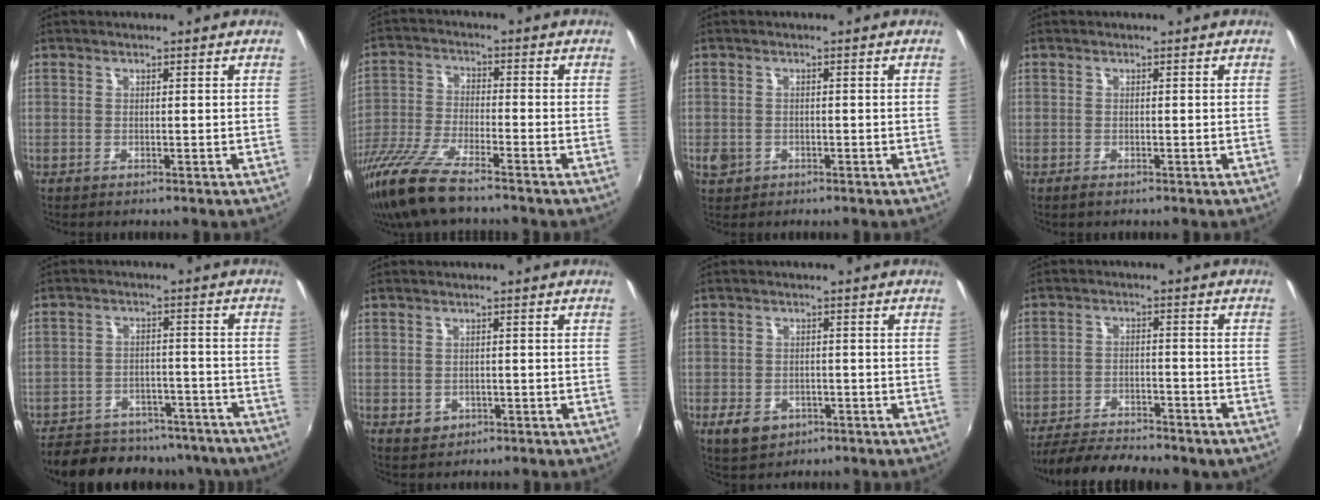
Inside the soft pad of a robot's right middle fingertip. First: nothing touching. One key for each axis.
{"total": 14.1, "fx": -10.7, "fy": 2.4, "fz": 8.8, "tx": -0.192, "ty": -0.035, "tz": -0.211}
{"total": 2.8, "fx": -1.0, "fy": 2.4, "fz": 1.0, "tx": -0.022, "ty": -0.001, "tz": -0.014}
{"total": 0.9, "fx": -0.7, "fy": 0.4, "fz": 0.4, "tx": -0.008, "ty": -0.003, "tz": -0.013}
{"total": 21.3, "fx": -18.0, "fy": 8.4, "fz": 7.8, "tx": -0.169, "ty": 0.015, "tz": -0.228}
{"total": 2.7, "fx": -0.9, "fy": 2.3, "fz": 1.0, "tx": -0.022, "ty": -0.001, "tz": -0.008}
{"total": 6.0, "fx": -3.0, "fy": 4.2, "fz": 3.0, "tx": -0.074, "ty": -0.006, "tz": -0.042}
{"total": 14.0, "fx": -12.0, "fy": 3.4, "fz": 6.5, "tx": -0.143, "ty": -0.023, "tz": -0.181}